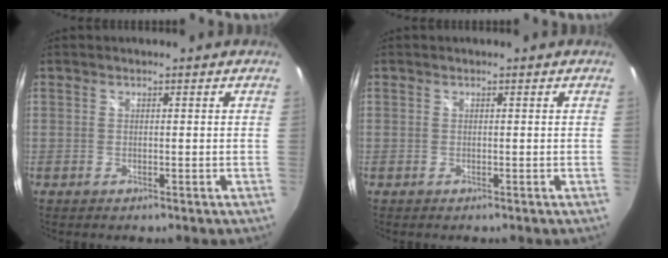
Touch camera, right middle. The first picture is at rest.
{"total": 0.0}